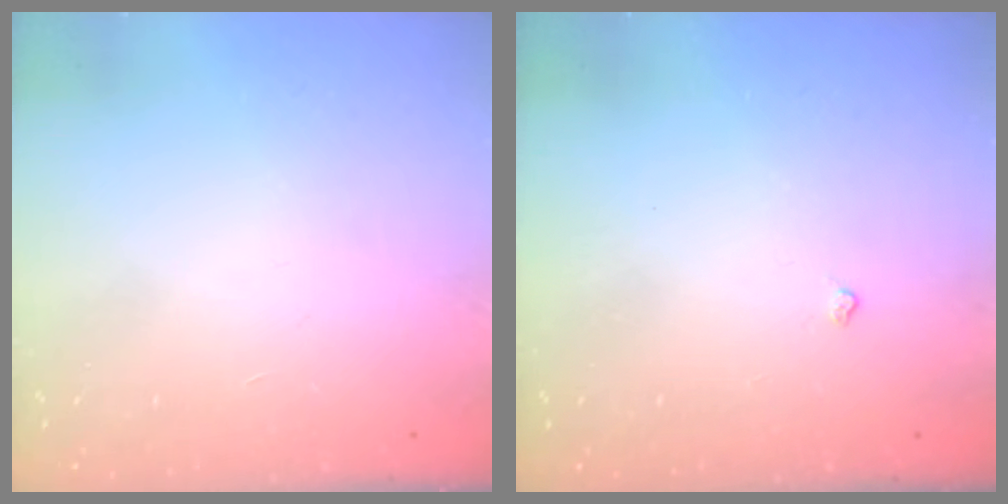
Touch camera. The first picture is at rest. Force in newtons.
{"total": 3.2, "press": 3.2, "slide": 0.5}